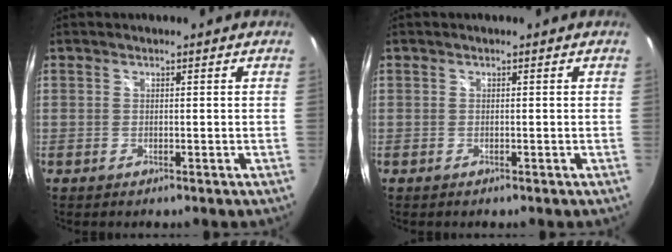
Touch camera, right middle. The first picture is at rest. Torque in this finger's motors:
{"motor_torque": [1.69, -0.45, 0.58, 0.01]}